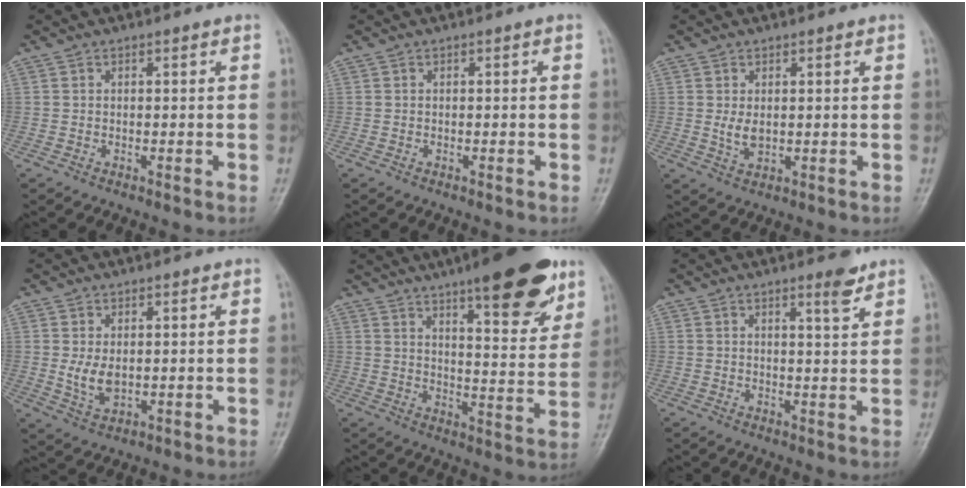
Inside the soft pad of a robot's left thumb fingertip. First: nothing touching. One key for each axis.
{"total": 0.0}
{"total": 3.3, "fx": 0.9, "fy": 2.0, "fz": 2.5, "tx": -0.038, "ty": -0.012, "tz": 0.021}
{"total": 4.7, "fx": 0.8, "fy": 2.9, "fz": 3.5, "tx": -0.058, "ty": -0.015, "tz": 0.023}
{"total": 19.4, "fx": 12.2, "fy": 5.3, "fz": 14.2, "tx": -0.164, "ty": -0.056, "tz": 0.176}
{"total": 3.9, "fx": 2.8, "fy": 0.6, "fz": 2.6, "tx": -0.034, "ty": -0.022, "tz": 0.041}